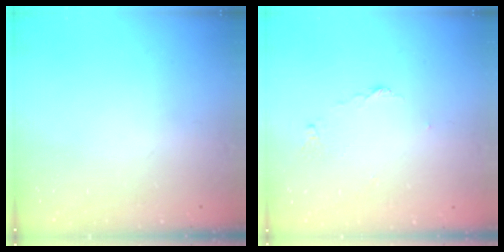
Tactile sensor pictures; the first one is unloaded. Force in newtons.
{"total": 3.4, "press": 3.4, "slide": 0.5}